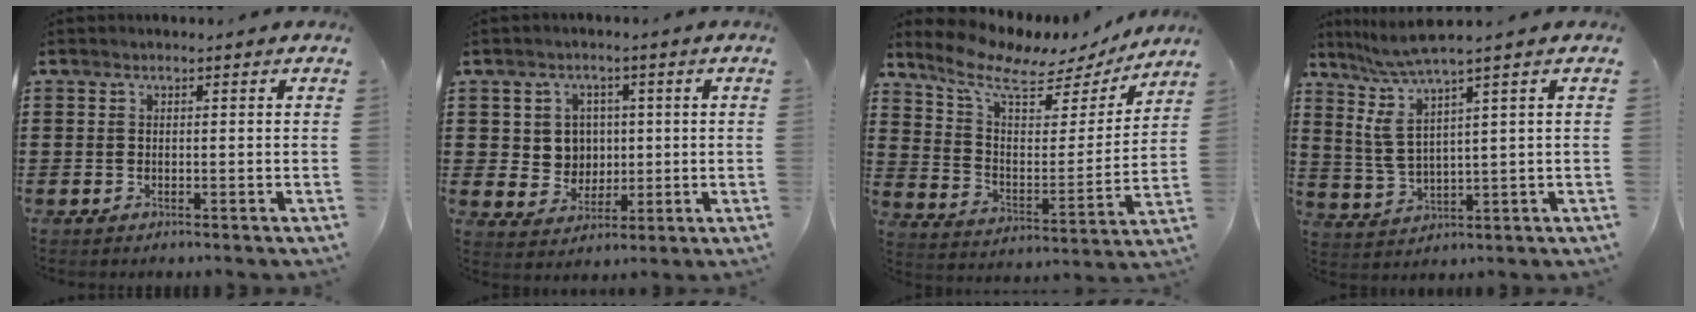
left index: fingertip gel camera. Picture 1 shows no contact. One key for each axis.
{"total": 4.8, "fx": 1.2, "fy": 4.5, "fz": 1.2, "tx": -0.038, "ty": 0.010, "tz": 0.020}
{"total": 8.7, "fx": 6.9, "fy": 2.8, "fz": 4.4, "tx": -0.118, "ty": -0.037, "tz": 0.117}
{"total": 5.3, "fx": 2.8, "fy": 0.4, "fz": 4.4, "tx": -0.112, "ty": -0.024, "tz": 0.039}